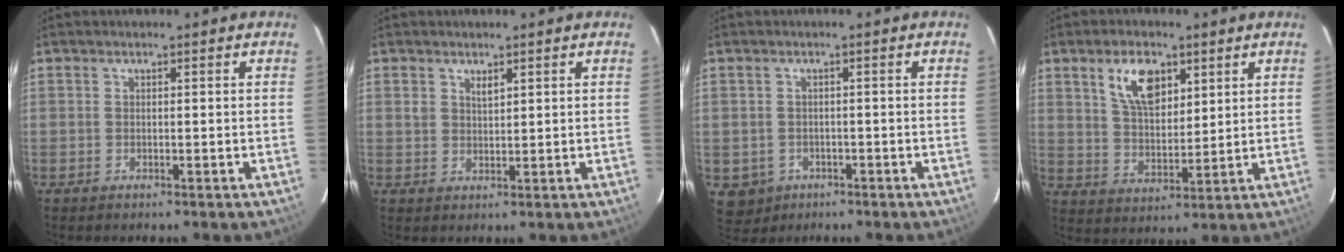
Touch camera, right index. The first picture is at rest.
{"total": 2.2, "force": [1.3, 1.3, 1.2], "torque": [-0.017, 0.003, 0.025]}
{"total": 4.7, "force": [-1.7, 4.3, 1.0], "torque": [-0.031, 0.000, -0.012]}
{"total": 9.7, "force": [4.8, 5.1, 6.7], "torque": [-0.119, 0.010, 0.095]}